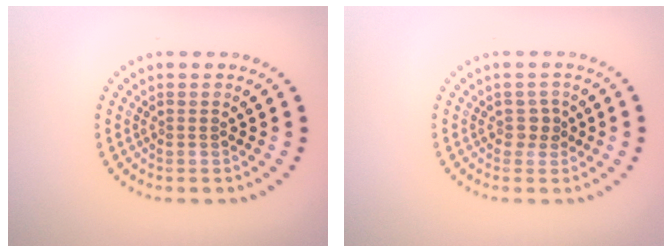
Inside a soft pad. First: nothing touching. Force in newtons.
{"total": 1.3, "press": 1.0, "slide": 0.8}